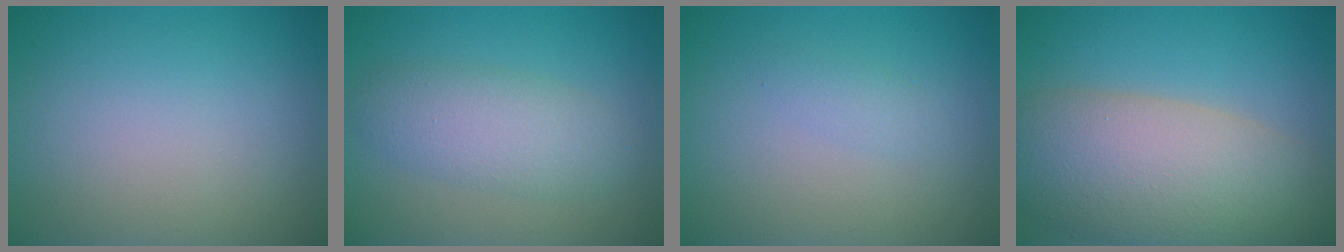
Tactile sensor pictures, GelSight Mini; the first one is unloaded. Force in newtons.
{"total": 4.1, "press": 4.1, "slide": 0.1}
{"total": 1.0, "press": 1.0, "slide": 0.0}
{"total": 10.1, "press": 10.1, "slide": 0.9}